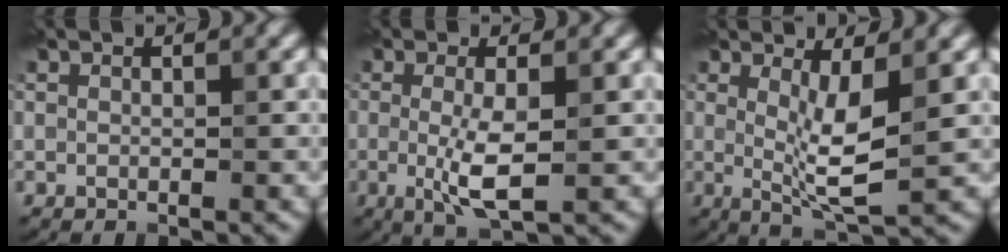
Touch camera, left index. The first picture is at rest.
{"total": 3.9, "force": [-0.4, 0.7, 3.9], "torque": [-0.078, -0.010, -0.005]}
{"total": 4.5, "force": [0.5, 0.9, 4.4], "torque": [-0.080, -0.013, 0.012]}